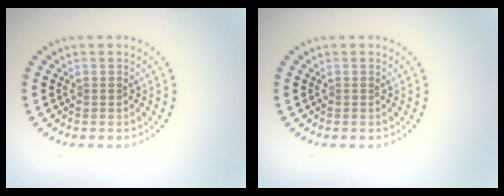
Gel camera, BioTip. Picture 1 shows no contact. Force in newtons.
{"total": 0.0}